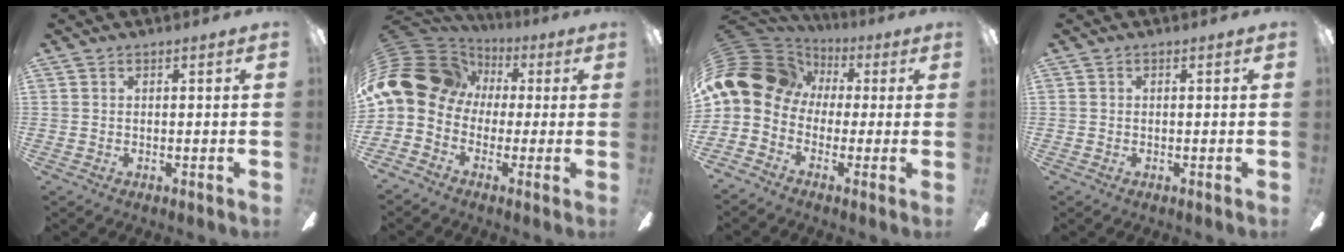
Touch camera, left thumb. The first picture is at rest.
{"total": 16.2, "force": [2.0, 12.9, 9.6], "torque": [-0.213, 0.003, 0.036]}
{"total": 14.6, "force": [1.5, 11.6, 8.8], "torque": [-0.200, 0.000, 0.024]}
{"total": 0.0}